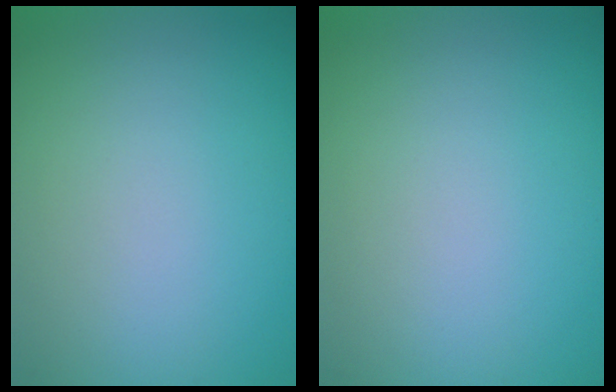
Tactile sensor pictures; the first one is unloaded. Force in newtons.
{"total": 0.0}